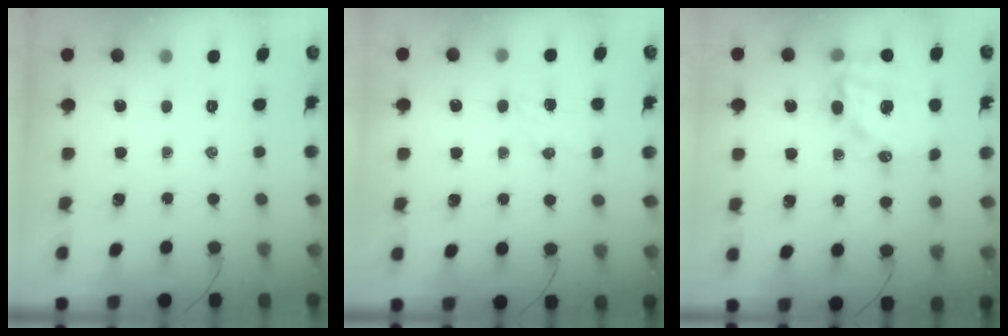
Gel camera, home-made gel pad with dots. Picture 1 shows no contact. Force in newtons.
{"total": 5.8, "press": 5.7, "slide": 1.4}
{"total": 16.8, "press": 16.4, "slide": 3.4}